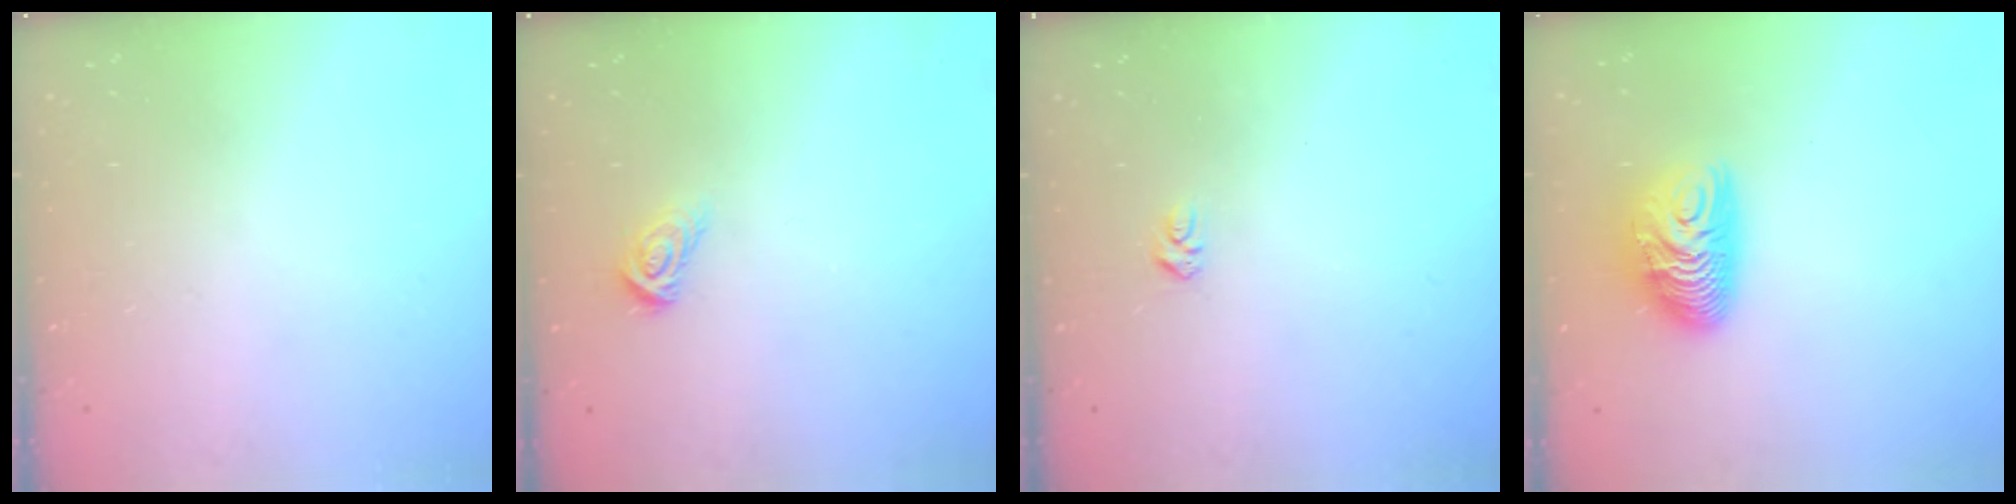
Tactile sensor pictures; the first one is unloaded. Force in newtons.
{"total": 5.5, "press": 5.5, "slide": 0.4}
{"total": 2.8, "press": 2.8, "slide": 0.4}
{"total": 10.2, "press": 10.2, "slide": 0.7}